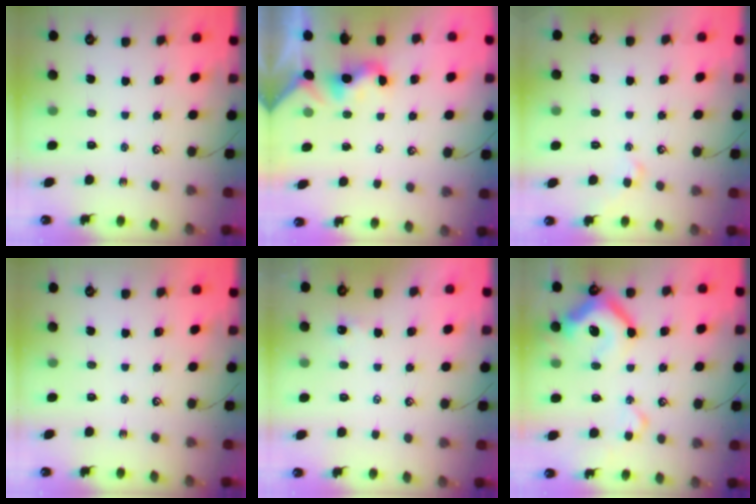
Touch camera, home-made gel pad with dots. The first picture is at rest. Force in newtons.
{"total": 1.9, "press": 1.8, "slide": 0.6}
{"total": 1.0, "press": 0.9, "slide": 0.3}
{"total": 0.0}
{"total": 2.1, "press": 2.1, "slide": 0.2}
{"total": 14.3, "press": 14.2, "slide": 1.7}